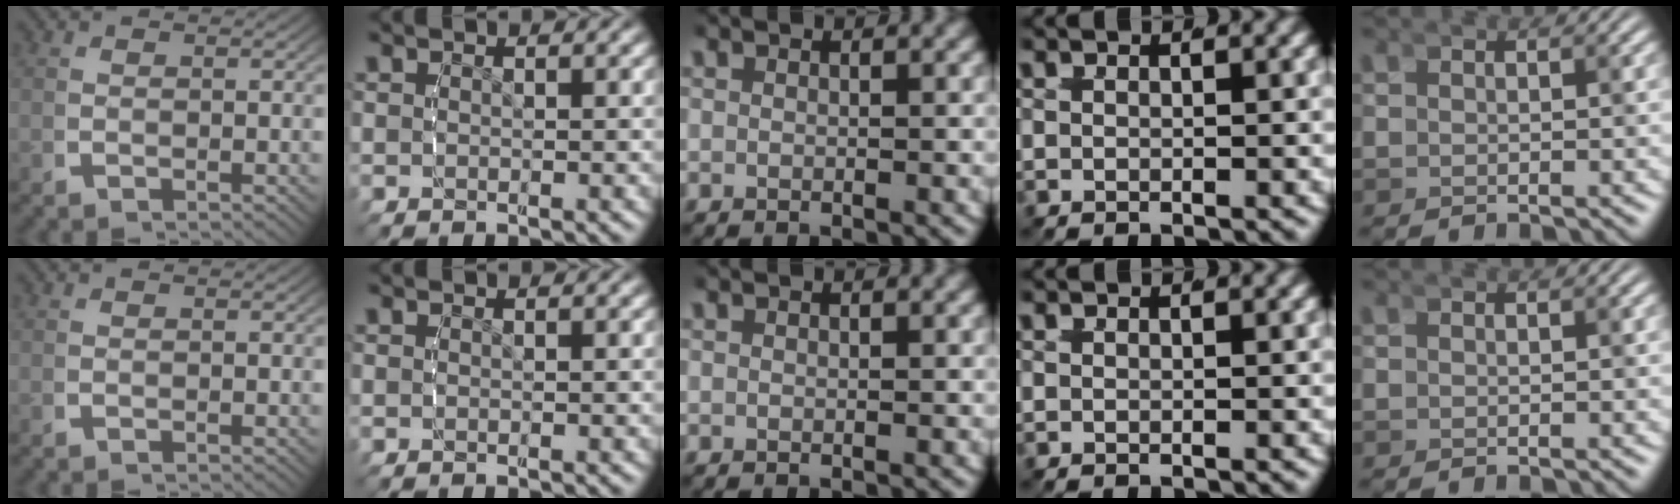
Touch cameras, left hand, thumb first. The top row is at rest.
{}